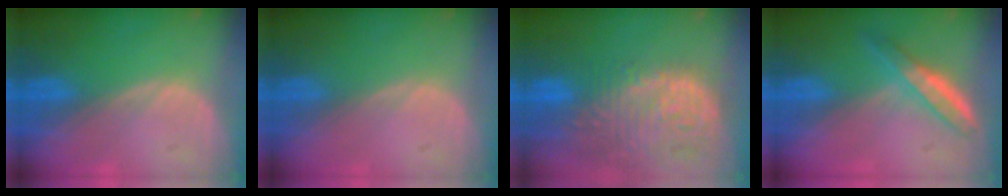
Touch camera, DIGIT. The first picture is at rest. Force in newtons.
{"total": 0.0}
{"total": 14.6, "press": 12.0, "slide": 8.2}
{"total": 4.9, "press": 4.5, "slide": 2.0}